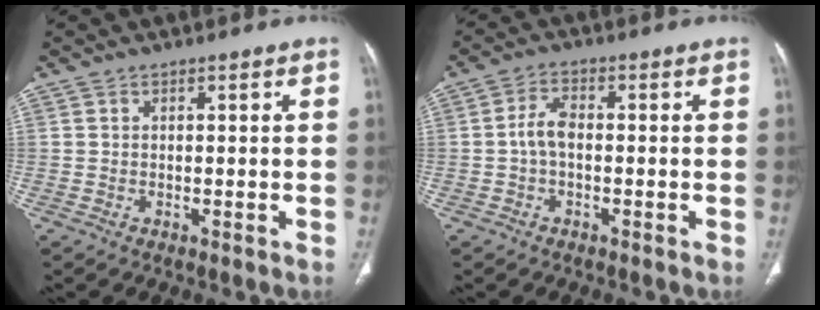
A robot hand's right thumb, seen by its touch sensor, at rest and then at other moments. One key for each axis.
{"total": 3.8, "fx": -0.6, "fy": 2.1, "fz": 3.1, "tx": -0.062, "ty": 0.013, "tz": -0.017}